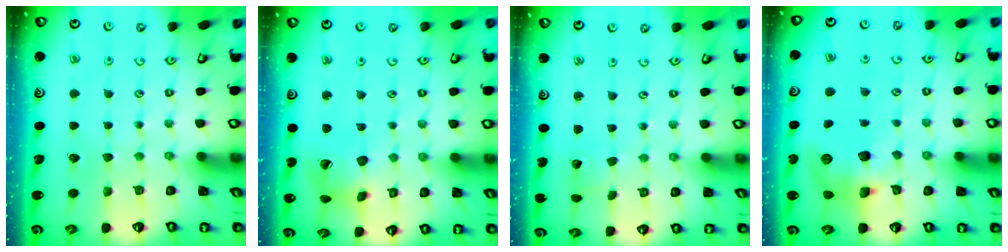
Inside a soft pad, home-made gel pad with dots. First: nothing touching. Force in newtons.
{"total": 10.3, "press": 10.3, "slide": 1.4}
{"total": 2.3, "press": 2.3, "slide": 0.2}
{"total": 9.4, "press": 9.3, "slide": 1.1}